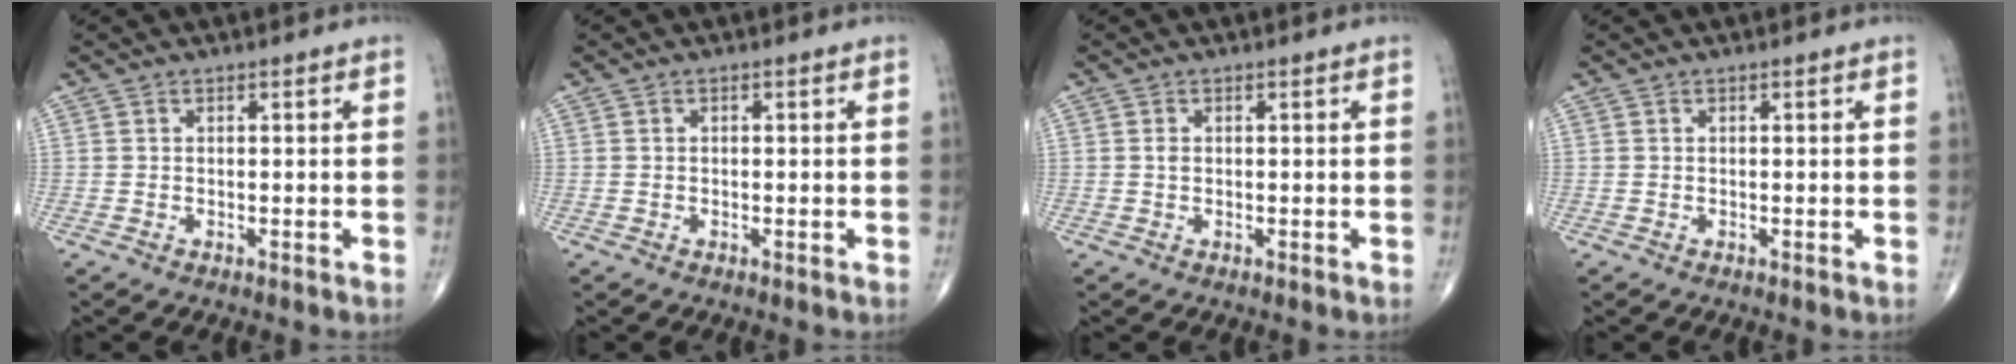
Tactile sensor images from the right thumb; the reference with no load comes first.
{"total": 0.0}
{"total": 0.7, "force": [0.1, 0.5, 0.5], "torque": [-0.008, 0.001, 0.001]}
{"total": 0.0}